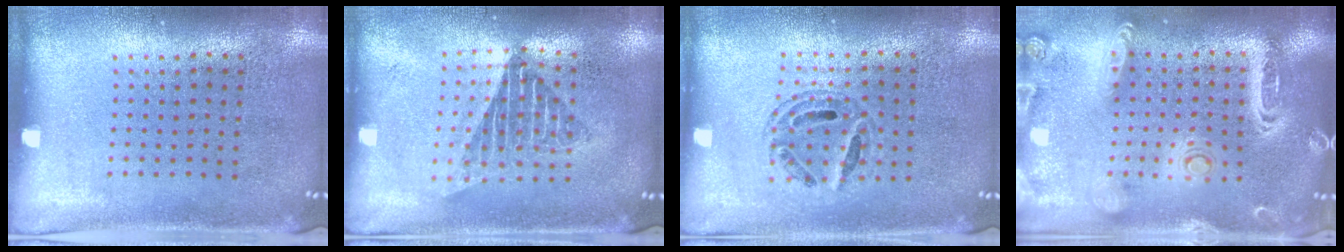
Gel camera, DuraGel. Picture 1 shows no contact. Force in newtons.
{"total": 1.6, "press": 1.4, "slide": 0.9}
{"total": 0.7, "press": 0.6, "slide": 0.2}
{"total": 2.6, "press": 2.3, "slide": 1.2}